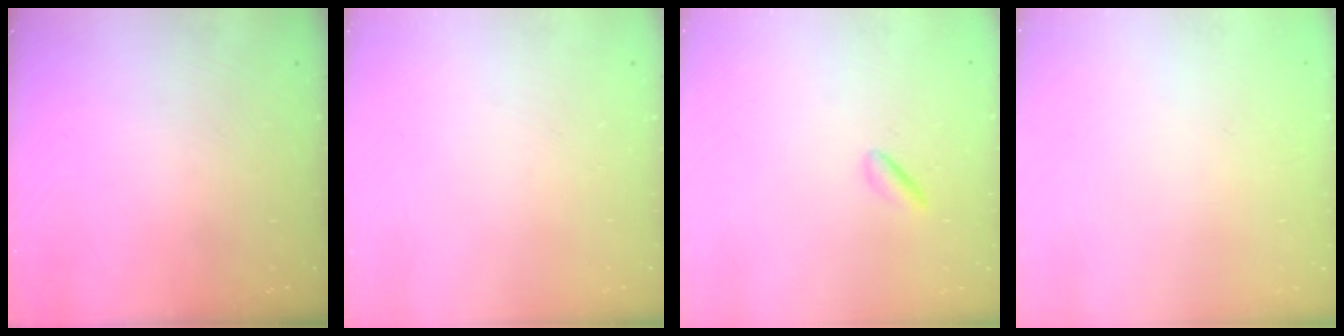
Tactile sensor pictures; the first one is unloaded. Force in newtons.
{"total": 0.0}
{"total": 1.9, "press": 1.7, "slide": 0.8}
{"total": 2.0, "press": 2.0, "slide": 0.1}